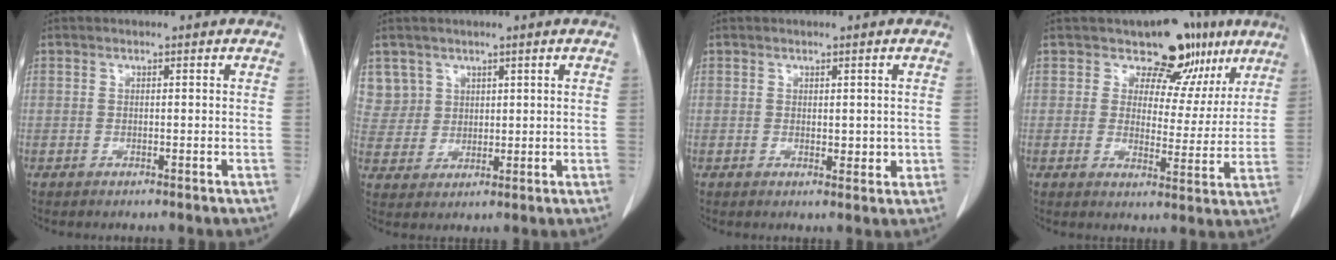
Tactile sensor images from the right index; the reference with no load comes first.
{"total": 5.5, "force": [3.1, 4.6, -0.4], "torque": [0.020, 0.004, 0.067]}
{"total": 2.4, "force": [0.0, 1.4, 1.9], "torque": [-0.020, -0.005, 0.005]}
{"total": 9.0, "force": [6.3, 5.8, 2.7], "torque": [-0.017, -0.004, 0.067]}